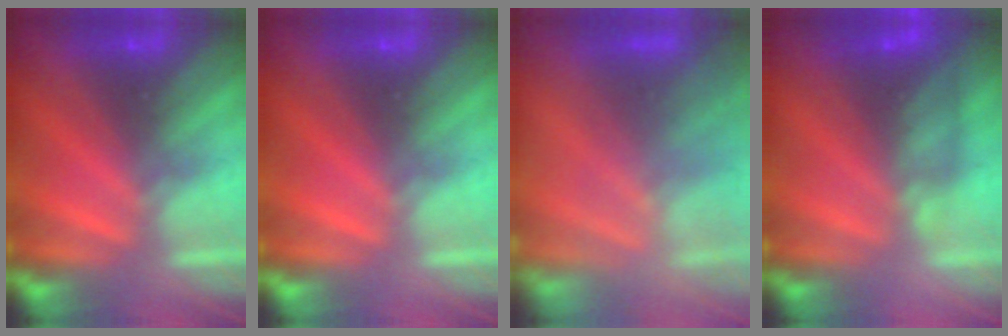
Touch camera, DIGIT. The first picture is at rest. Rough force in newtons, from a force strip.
{"total": 0.0}
{"total": 3.6}
{"total": 5.4}